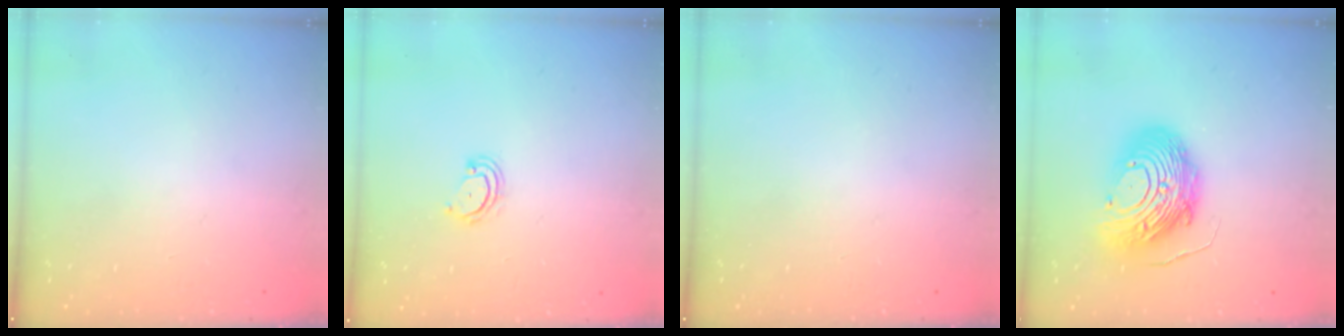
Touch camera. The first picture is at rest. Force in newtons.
{"total": 3.9, "press": 3.9, "slide": 0.3}
{"total": 0.0}
{"total": 14.6, "press": 14.6, "slide": 1.3}